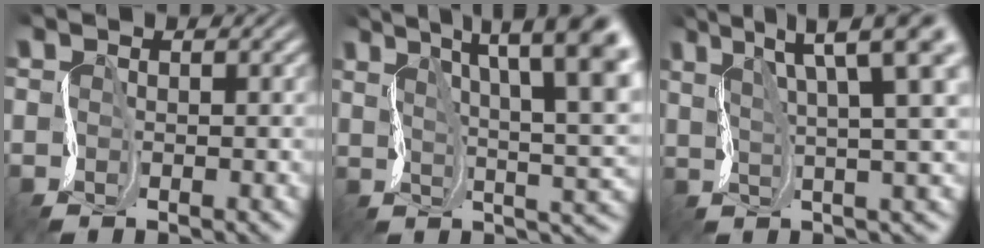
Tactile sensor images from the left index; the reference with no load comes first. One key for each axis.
{"total": 11.7, "fx": 5.2, "fy": 3.2, "fz": 10.0, "tx": -0.150, "ty": 0.013, "tz": 0.085}
{"total": 10.9, "fx": 5.5, "fy": 2.6, "fz": 9.0, "tx": -0.120, "ty": 0.027, "tz": 0.082}